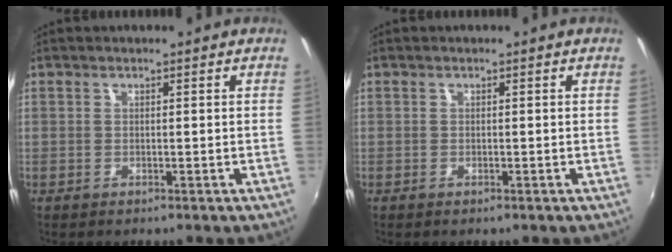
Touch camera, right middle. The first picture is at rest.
{"total": 0.0}